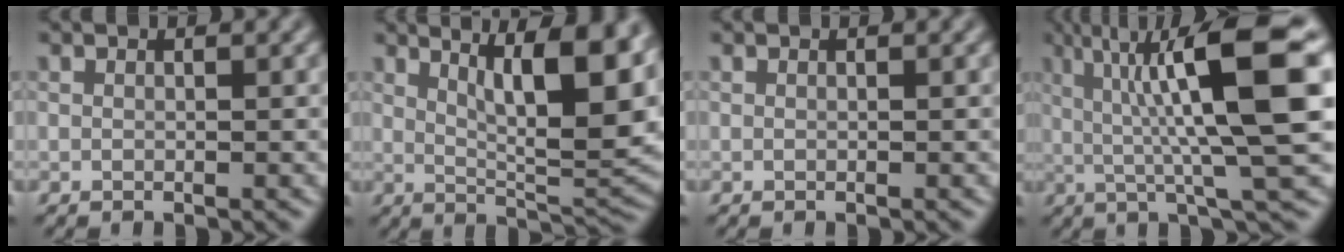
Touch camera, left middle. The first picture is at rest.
{"total": 11.1, "force": [3.9, 3.0, 10.0], "torque": [-0.131, 0.001, 0.076]}
{"total": 0.0}
{"total": 11.9, "force": [2.0, 1.7, 11.6], "torque": [-0.191, 0.018, 0.048]}